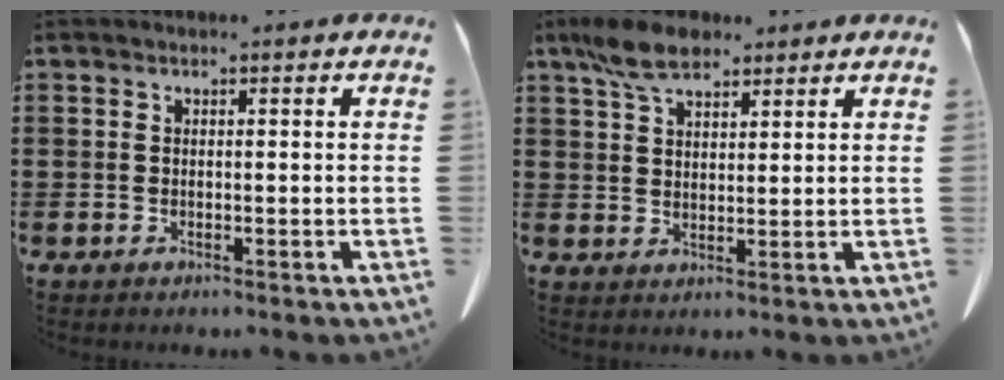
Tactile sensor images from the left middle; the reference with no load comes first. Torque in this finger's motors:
{"motor_torque": [2.10, 0.04, 0.30, 0.21]}